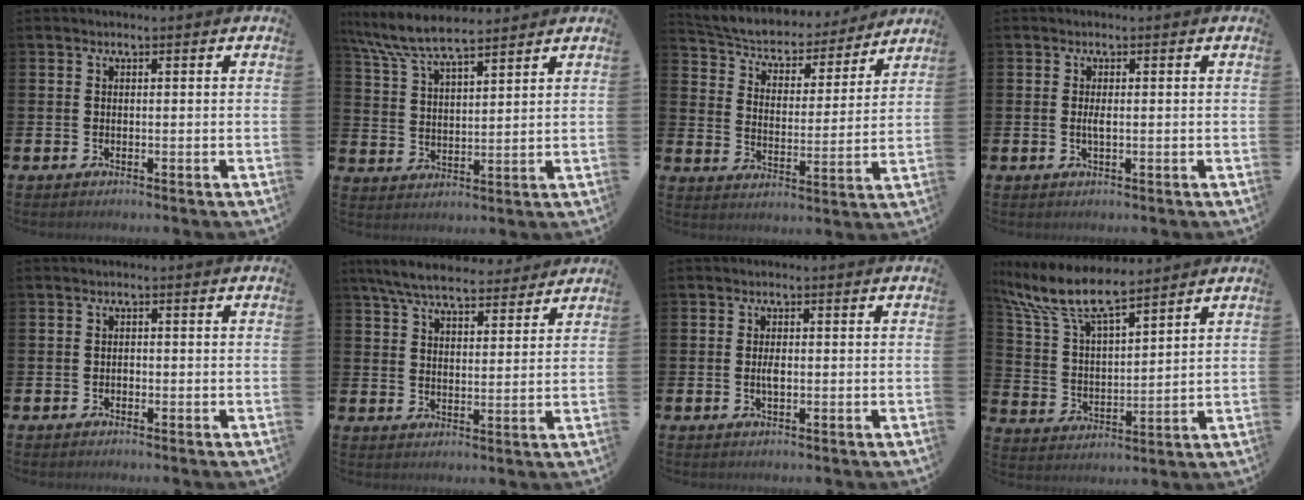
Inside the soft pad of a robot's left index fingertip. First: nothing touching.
{"total": 8.2, "force": [7.5, 1.4, 3.1], "torque": [-0.091, -0.026, 0.137]}
{"total": 5.7, "force": [5.3, 1.9, 1.0], "torque": [-0.055, -0.042, 0.087]}
{"total": 1.2, "force": [0.0, 0.3, 1.2], "torque": [-0.027, 0.004, -0.001]}
{"total": 0.7, "force": [-0.3, 0.5, 0.2], "torque": [-0.003, 0.000, -0.008]}
{"total": 7.3, "force": [6.7, 1.6, 2.2], "torque": [-0.065, -0.027, 0.122]}
{"total": 1.7, "force": [-0.1, 0.7, 1.5], "torque": [-0.027, 0.001, -0.003]}
{"total": 10.3, "force": [8.9, 2.3, 4.7], "torque": [-0.129, -0.038, 0.161]}